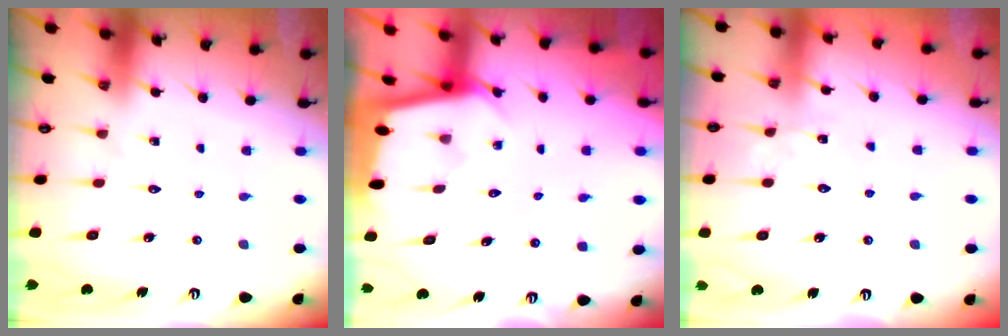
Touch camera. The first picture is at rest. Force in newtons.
{"total": 2.0, "press": 2.0, "slide": 0.2}
{"total": 2.2, "press": 2.2, "slide": 0.3}